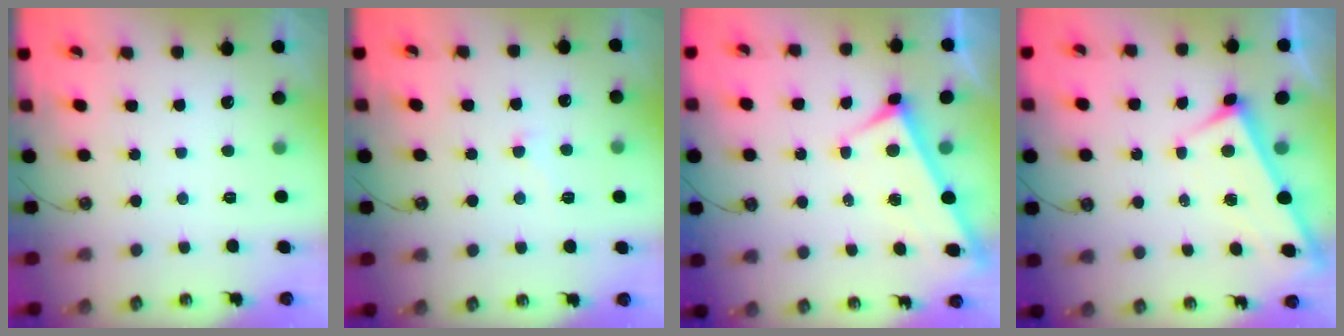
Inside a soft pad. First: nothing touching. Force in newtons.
{"total": 5.0, "press": 4.9, "slide": 0.8}
{"total": 3.9, "press": 3.9, "slide": 0.2}
{"total": 2.5, "press": 2.5, "slide": 0.3}